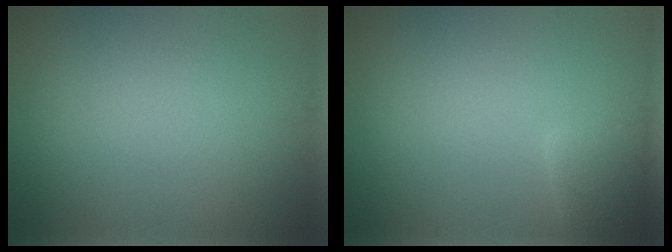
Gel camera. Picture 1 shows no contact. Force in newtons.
{"total": 2.8, "press": 2.8, "slide": 0.2}